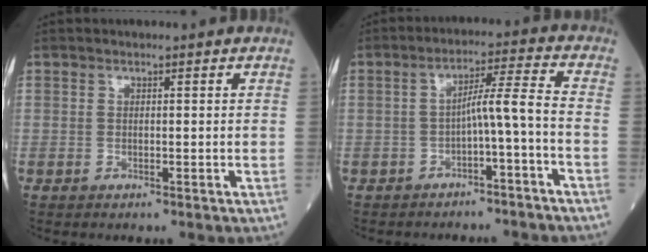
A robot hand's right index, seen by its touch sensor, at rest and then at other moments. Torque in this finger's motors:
{"motor_torque": [0.61, -0.41, 0.30, 0.09]}